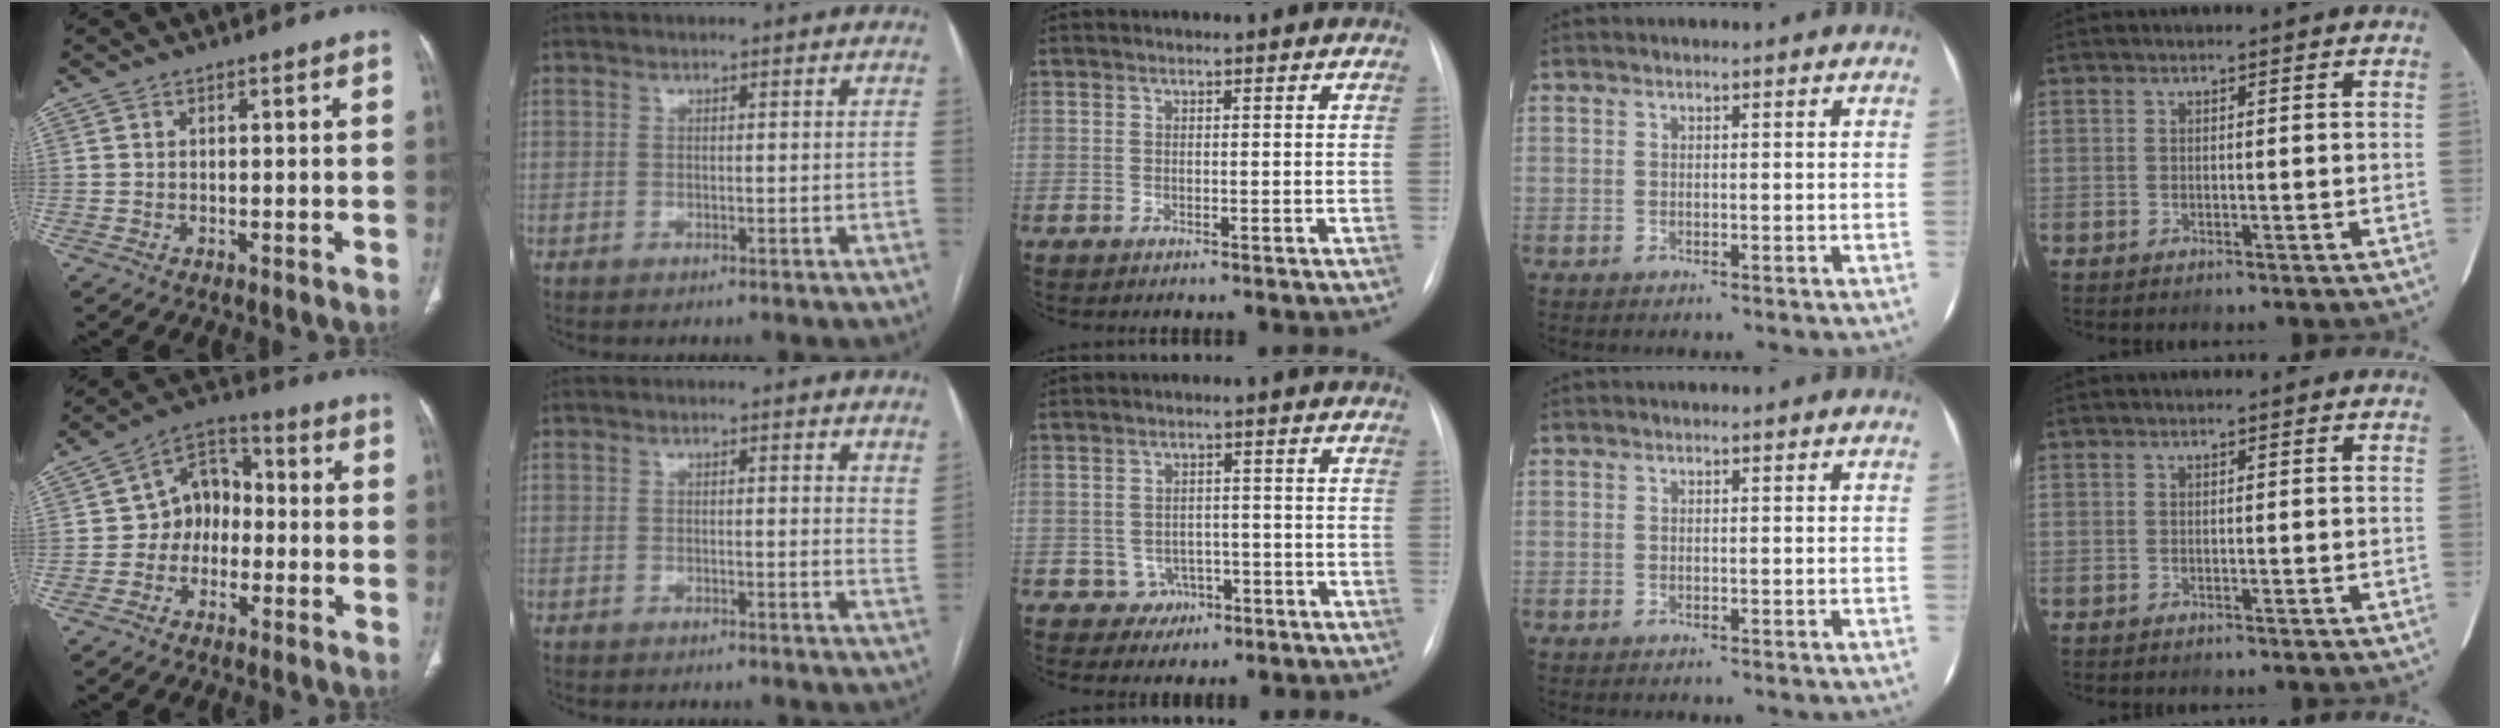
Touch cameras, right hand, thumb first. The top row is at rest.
{"thumb": {"total": 8.8, "force": [-1.4, 7.1, 5.0], "torque": [-0.041, 0.036, -0.042]}, "index": {"total": 2.8, "force": [2.2, 0.7, 1.6], "torque": [-0.020, -0.009, 0.013]}, "middle": {"total": 3.2, "force": [-1.4, 2.9, 0.3], "torque": [0.004, 0.013, -0.010]}}